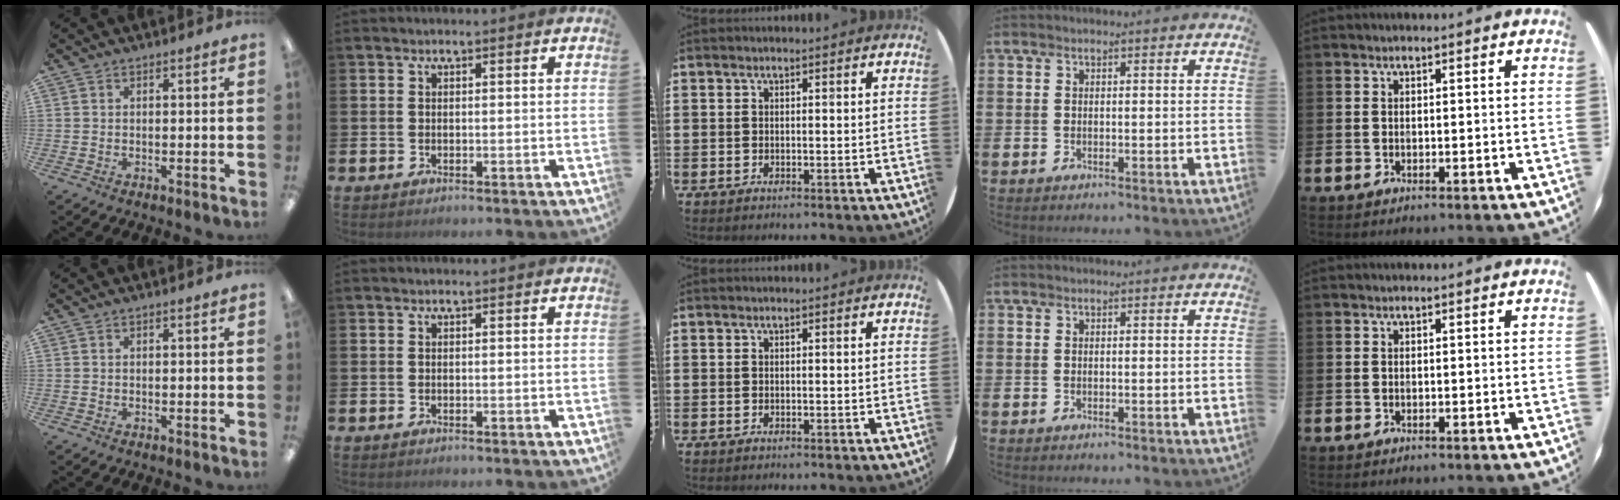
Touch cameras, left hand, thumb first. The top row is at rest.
{}